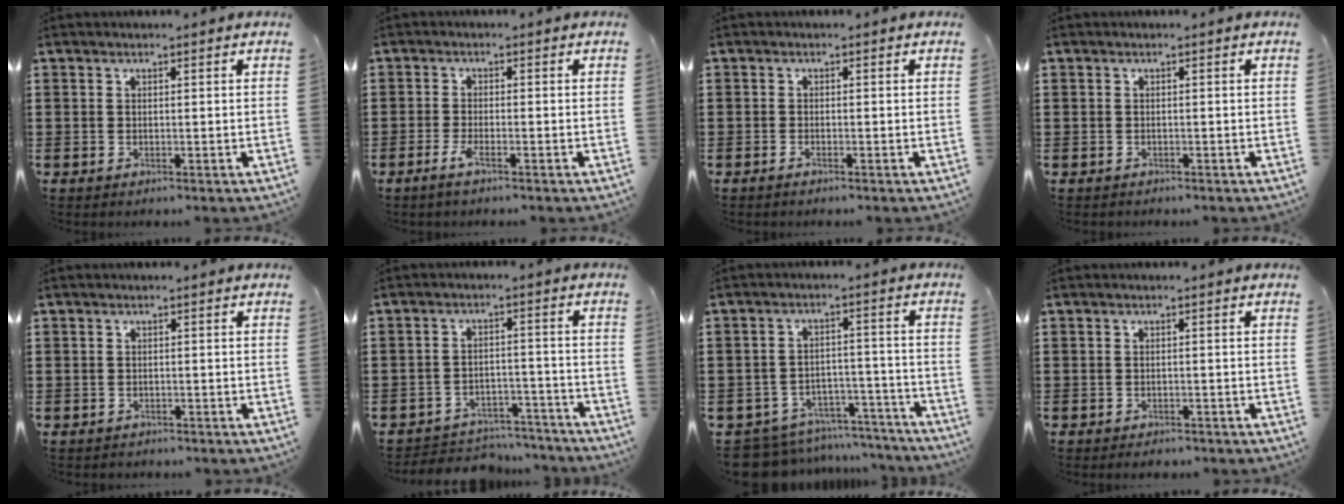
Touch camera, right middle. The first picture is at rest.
{"total": 2.3, "force": [-1.4, 0.4, 1.9], "torque": [-0.046, -0.005, -0.030]}
{"total": 0.7, "force": [-0.6, 0.0, 0.3], "torque": [-0.008, -0.002, -0.011]}
{"total": 0.7, "force": [-0.5, 0.5, -0.1], "torque": [0.001, 0.004, -0.012]}
{"total": 0.9, "force": [-0.7, 0.5, -0.1], "torque": [0.001, 0.004, -0.018]}
{"total": 4.6, "force": [-4.5, 1.0, 0.3], "torque": [-0.007, 0.010, -0.095]}
{"total": 7.6, "force": [-7.3, 1.8, 1.4], "torque": [-0.035, 0.021, -0.145]}
{"total": 1.1, "force": [-1.0, 0.3, 0.0], "torque": [-0.002, 0.002, -0.024]}